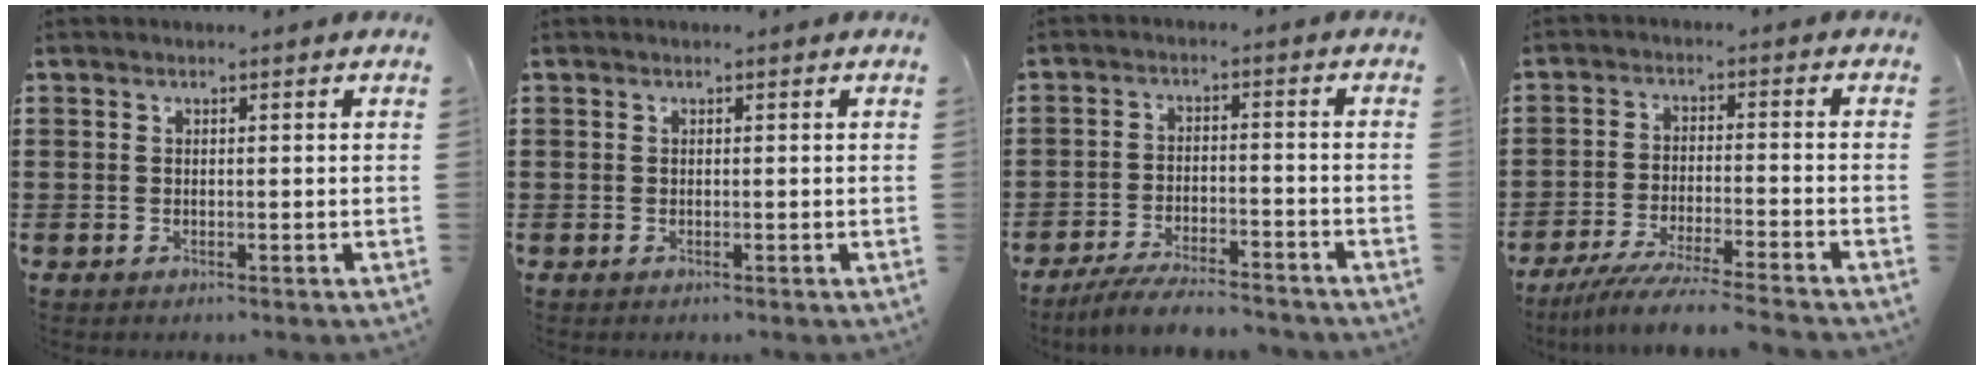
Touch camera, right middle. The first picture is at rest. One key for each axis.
{"total": 0.0}
{"total": 5.4, "fx": -5.0, "fy": 0.4, "fz": 1.9, "tx": -0.036, "ty": -0.003, "tz": -0.098}
{"total": 5.7, "fx": -5.3, "fy": -0.4, "fz": 2.2, "tx": -0.047, "ty": -0.019, "tz": -0.102}